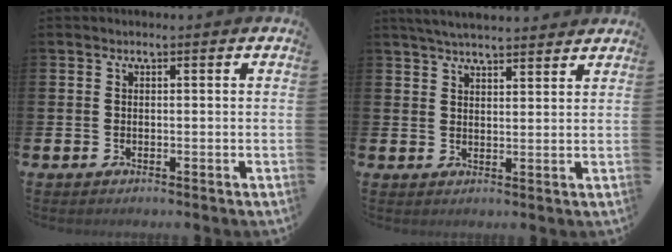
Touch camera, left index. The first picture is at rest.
{"total": 4.1, "force": [4.0, 0.4, 0.9], "torque": [-0.025, -0.014, 0.073]}